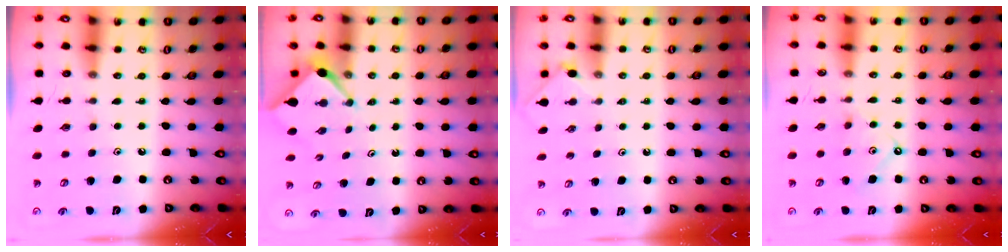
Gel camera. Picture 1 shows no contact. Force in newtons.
{"total": 2.5, "press": 2.5, "slide": 0.3}
{"total": 1.4, "press": 1.4, "slide": 0.4}
{"total": 5.4, "press": 5.3, "slide": 0.4}